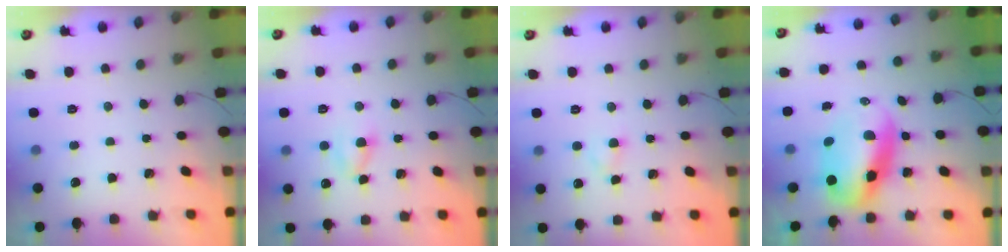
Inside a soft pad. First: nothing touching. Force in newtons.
{"total": 3.3, "press": 3.0, "slide": 1.2}
{"total": 2.1, "press": 1.9, "slide": 0.9}
{"total": 10.9, "press": 10.5, "slide": 2.9}